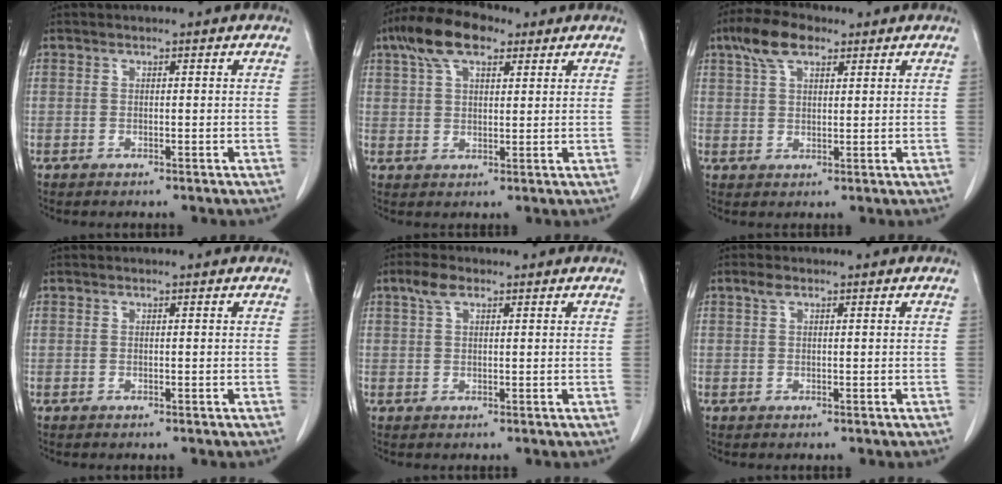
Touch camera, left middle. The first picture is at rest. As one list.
[{"total": 8.9, "force": [5.5, 3.6, 6.1], "torque": [-0.120, 0.028, 0.100]}, {"total": 6.5, "force": [4.0, 2.9, 4.3], "torque": [-0.088, 0.021, 0.075]}, {"total": 0.0}, {"total": 2.7, "force": [1.6, 1.1, 1.8], "torque": [-0.043, 0.013, 0.035]}, {"total": 1.1, "force": [0.7, 0.5, 0.8], "torque": [-0.017, 0.010, 0.013]}]